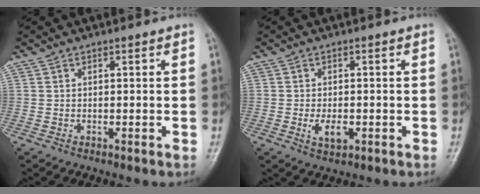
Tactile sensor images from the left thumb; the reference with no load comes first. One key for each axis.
{"total": 3.7, "fx": -1.0, "fy": 2.0, "fz": 3.0, "tx": -0.051, "ty": -0.003, "tz": -0.013}